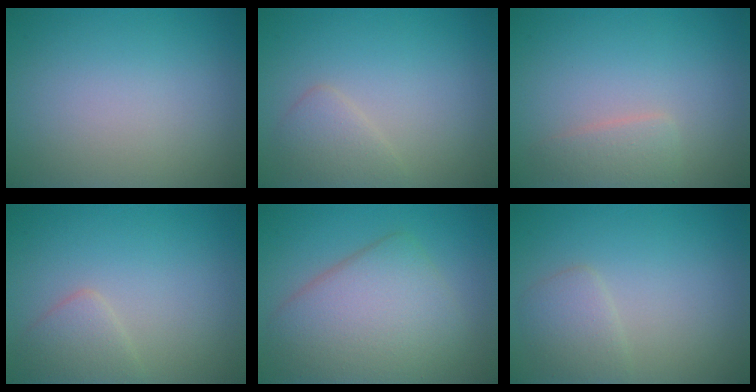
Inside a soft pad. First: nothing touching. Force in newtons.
{"total": 1.9, "press": 1.9, "slide": 0.0}
{"total": 1.8, "press": 1.8, "slide": 0.0}
{"total": 2.0, "press": 2.0, "slide": 0.0}
{"total": 6.9, "press": 6.9, "slide": 0.3}
{"total": 1.9, "press": 1.9, "slide": 0.0}